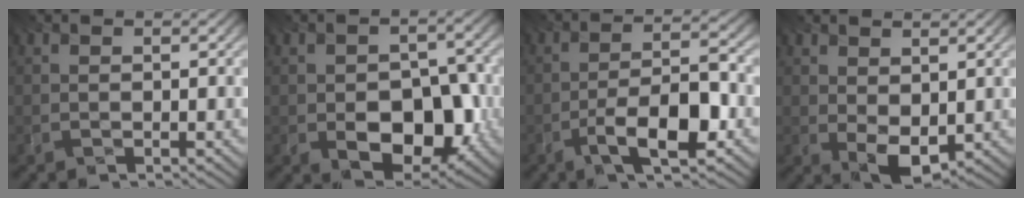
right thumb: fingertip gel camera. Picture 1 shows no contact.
{"total": 10.1, "force": [-3.6, 6.1, 7.2], "torque": [-0.118, -0.018, -0.055]}
{"total": 8.4, "force": [-4.6, 2.4, 6.6], "torque": [-0.105, 0.007, -0.087]}
{"total": 4.7, "force": [0.4, 2.8, 3.7], "torque": [-0.075, -0.001, 0.014]}